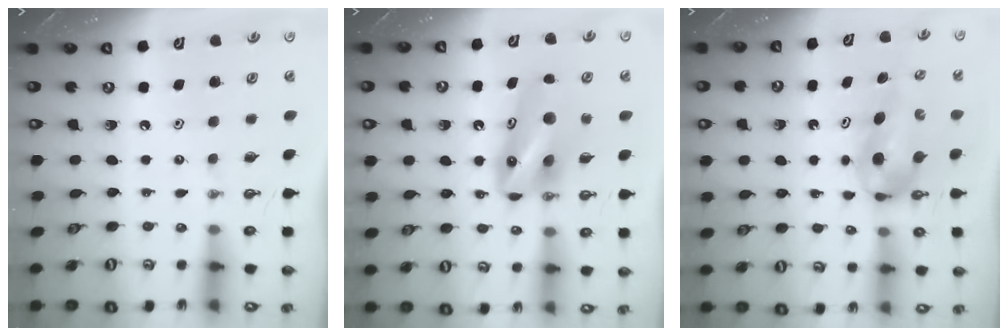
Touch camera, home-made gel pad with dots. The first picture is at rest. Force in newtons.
{"total": 10.8, "press": 8.9, "slide": 6.2}
{"total": 7.1, "press": 5.4, "slide": 4.6}